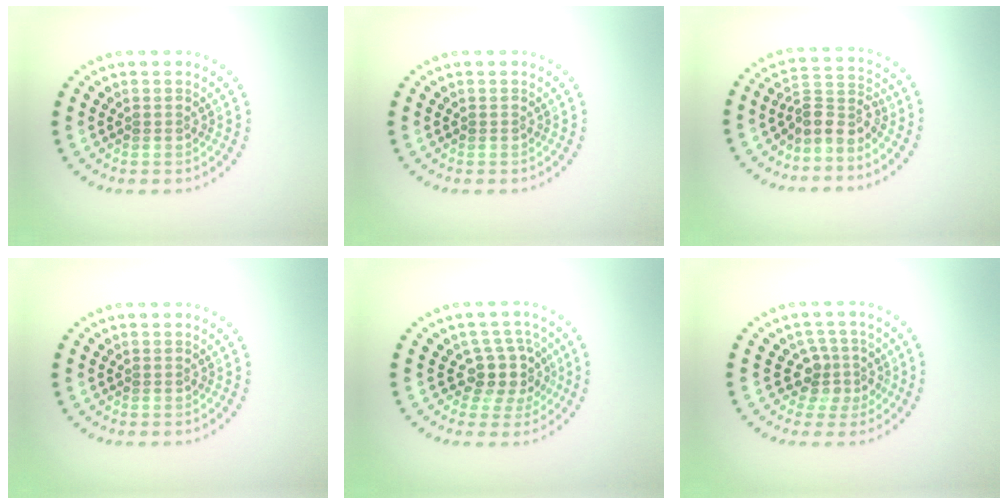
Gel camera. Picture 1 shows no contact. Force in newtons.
{"total": 0.0}
{"total": 3.0, "press": 2.2, "slide": 2.0}
{"total": 0.0}
{"total": 3.5, "press": 2.7, "slide": 2.2}
{"total": 2.7, "press": 1.9, "slide": 1.9}